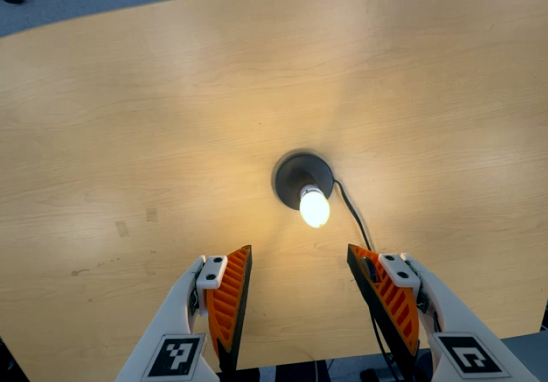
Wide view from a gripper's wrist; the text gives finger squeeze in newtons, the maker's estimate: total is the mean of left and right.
{"total": 0.0}